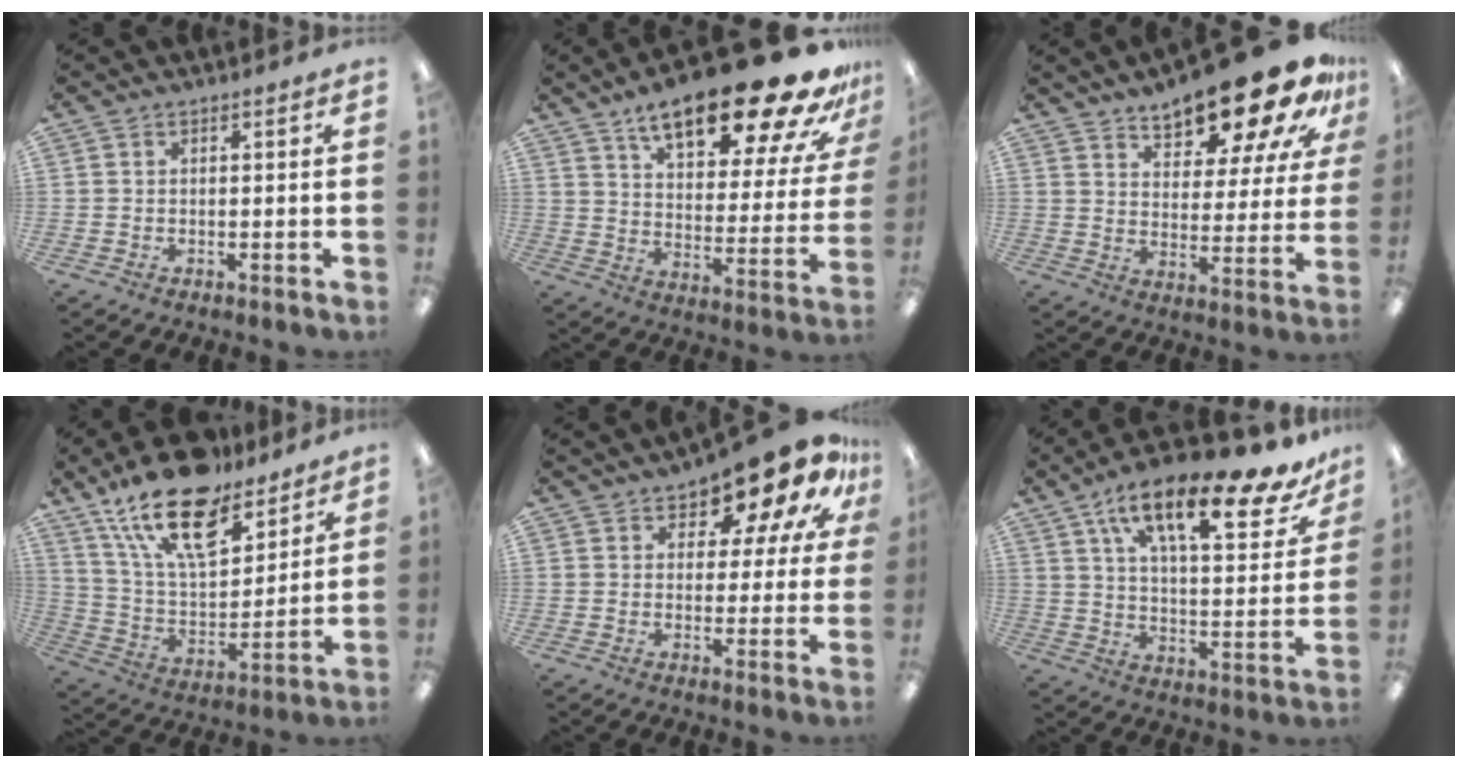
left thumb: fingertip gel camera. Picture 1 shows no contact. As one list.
[{"total": 24.7, "force": [16.9, 7.6, 16.4], "torque": [-0.242, -0.104, 0.267]}, {"total": 19.9, "force": [15.3, 6.9, 10.7], "torque": [-0.156, -0.100, 0.254]}, {"total": 21.3, "force": [14.6, 9.6, 12.2], "torque": [-0.223, -0.078, 0.260]}, {"total": 13.7, "force": [10.1, 5.7, 7.2], "torque": [-0.112, -0.067, 0.172]}, {"total": 21.2, "force": [13.5, 7.1, 14.7], "torque": [-0.224, -0.078, 0.217]}]